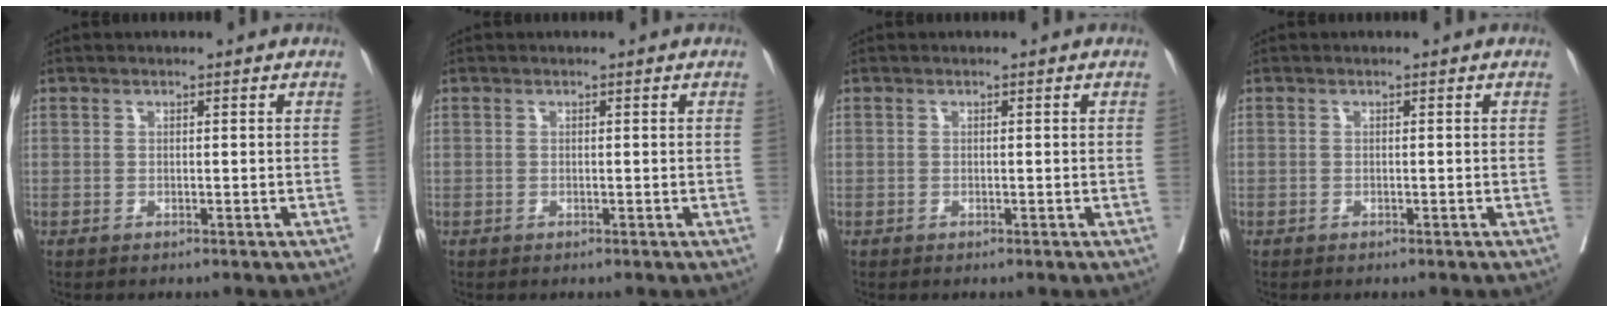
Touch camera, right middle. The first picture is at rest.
{"total": 0.0}
{"total": 0.0}
{"total": 0.0}